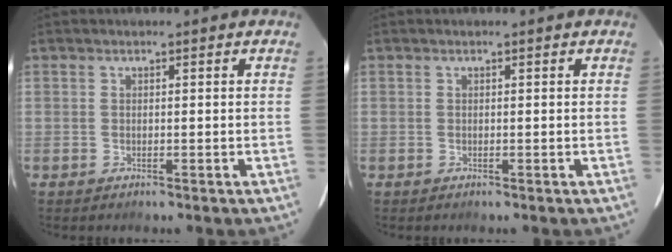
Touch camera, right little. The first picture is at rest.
{"total": 0.0}